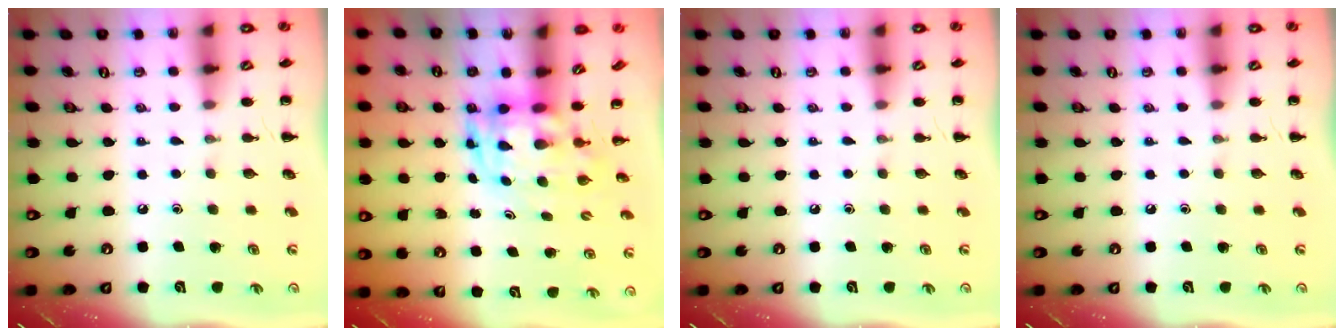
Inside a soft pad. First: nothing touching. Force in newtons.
{"total": 3.2, "press": 3.1, "slide": 0.7}
{"total": 0.0}
{"total": 0.0}